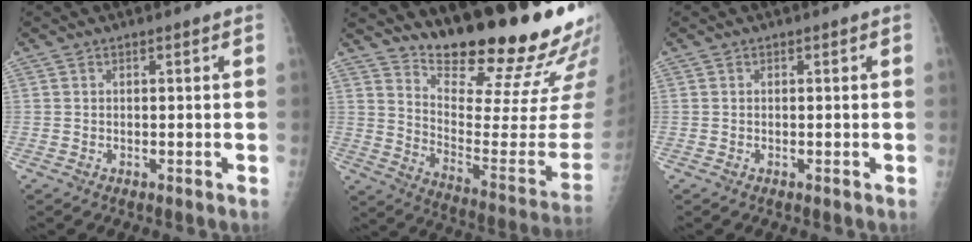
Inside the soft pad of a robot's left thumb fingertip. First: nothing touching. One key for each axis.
{"total": 24.0, "fx": 19.6, "fy": 4.1, "fz": 13.1, "tx": -0.167, "ty": -0.157, "tz": 0.285}
{"total": 0.0}